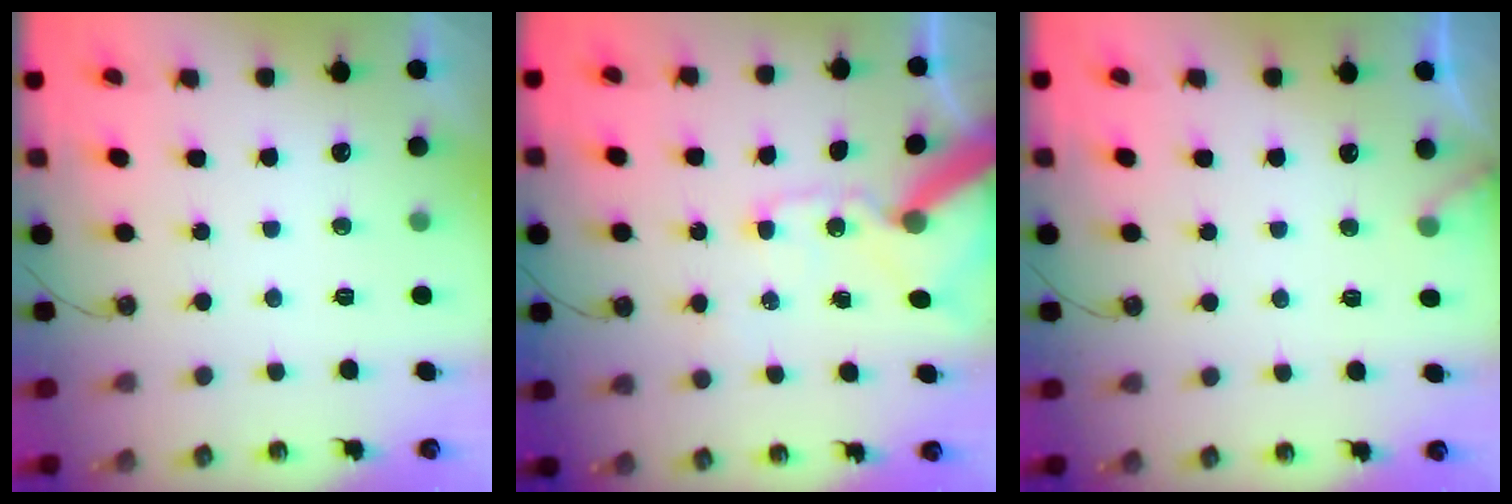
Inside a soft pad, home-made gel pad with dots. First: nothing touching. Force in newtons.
{"total": 14.0, "press": 13.8, "slide": 2.5}
{"total": 3.8, "press": 3.8, "slide": 0.3}